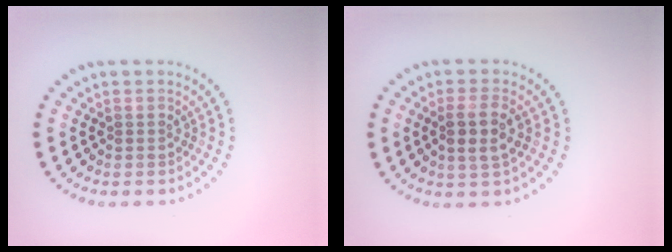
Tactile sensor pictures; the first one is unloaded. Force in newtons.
{"total": 2.6, "press": 2.5, "slide": 0.8}